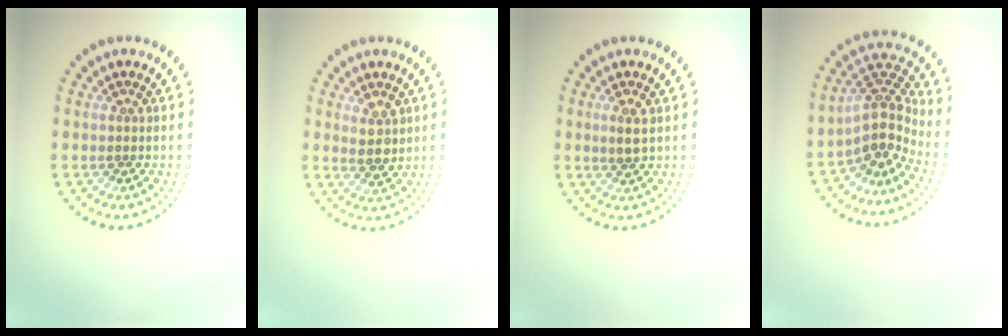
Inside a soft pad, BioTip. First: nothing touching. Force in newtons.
{"total": 2.2, "press": 2.0, "slide": 0.8}
{"total": 1.8, "press": 1.7, "slide": 0.6}
{"total": 4.2, "press": 3.1, "slide": 2.8}